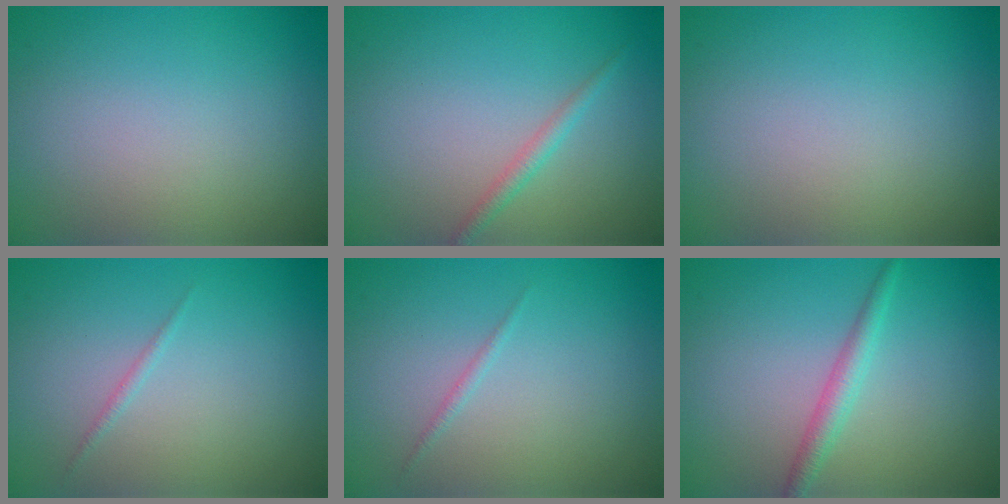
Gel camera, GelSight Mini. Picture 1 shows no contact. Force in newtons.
{"total": 1.4, "press": 1.4, "slide": 0.0}
{"total": 0.0}
{"total": 0.5, "press": 0.5, "slide": 0.0}
{"total": 0.5, "press": 0.5, "slide": 0.0}
{"total": 2.1, "press": 2.1, "slide": 0.0}